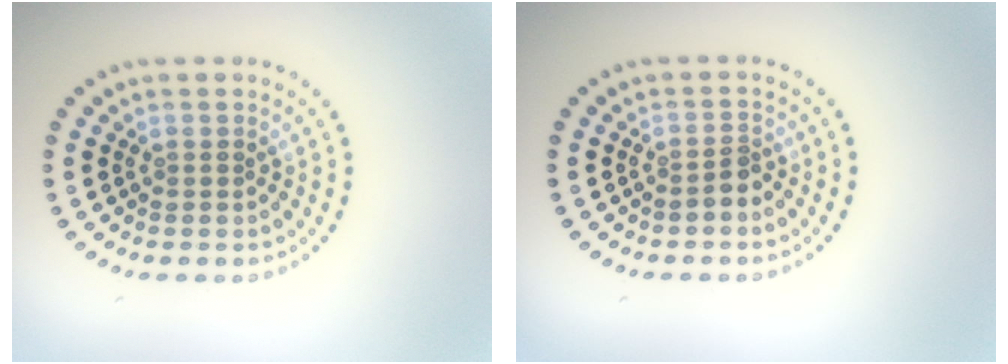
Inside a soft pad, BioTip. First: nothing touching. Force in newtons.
{"total": 1.4, "press": 1.2, "slide": 0.9}